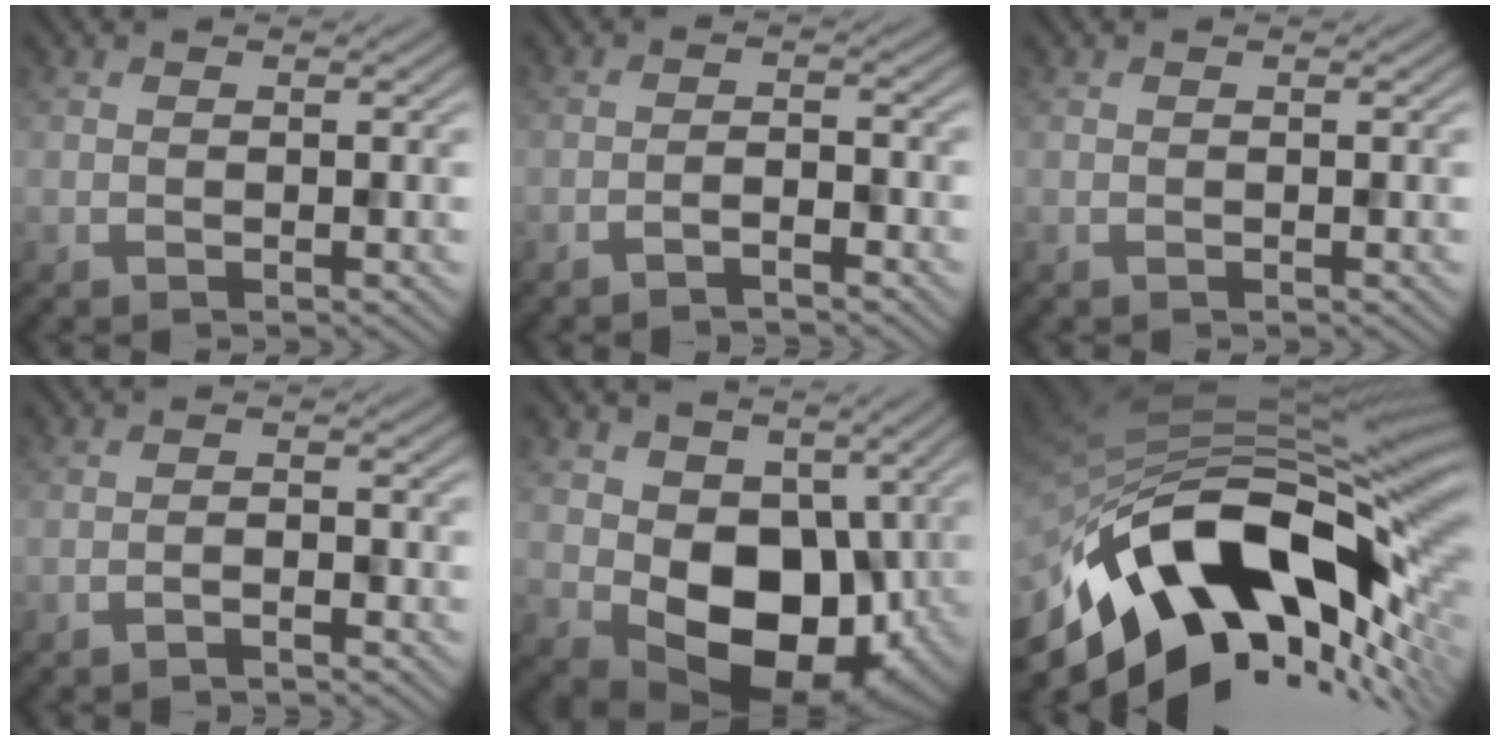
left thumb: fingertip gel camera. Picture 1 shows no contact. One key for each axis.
{"total": 1.6, "fx": -1.5, "fy": 0.1, "fz": 0.4, "tx": -0.006, "ty": 0.010, "tz": -0.032}
{"total": 0.0}
{"total": 1.3, "fx": -1.3, "fy": 0.1, "fz": 0.2, "tx": -0.001, "ty": 0.009, "tz": -0.027}
{"total": 11.6, "fx": 0.1, "fy": 8.7, "fz": 7.7, "tx": -0.141, "ty": -0.028, "tz": 0.007}
{"total": 17.7, "fx": -6.5, "fy": 10.0, "fz": 13.0, "tx": -0.239, "ty": -0.023, "tz": -0.110}